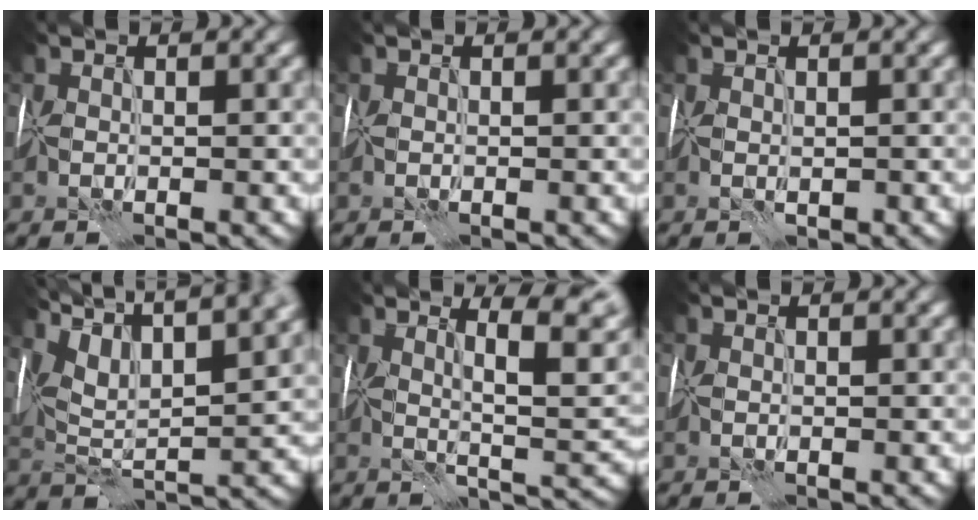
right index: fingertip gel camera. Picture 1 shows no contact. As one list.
[{"total": 0.0}, {"total": 0.0}, {"total": 12.6, "force": [8.1, 4.8, 8.4], "torque": [-0.163, 0.041, 0.129]}, {"total": 7.3, "force": [2.5, 1.1, 6.7], "torque": [-0.099, 0.005, 0.040]}, {"total": 0.0}]